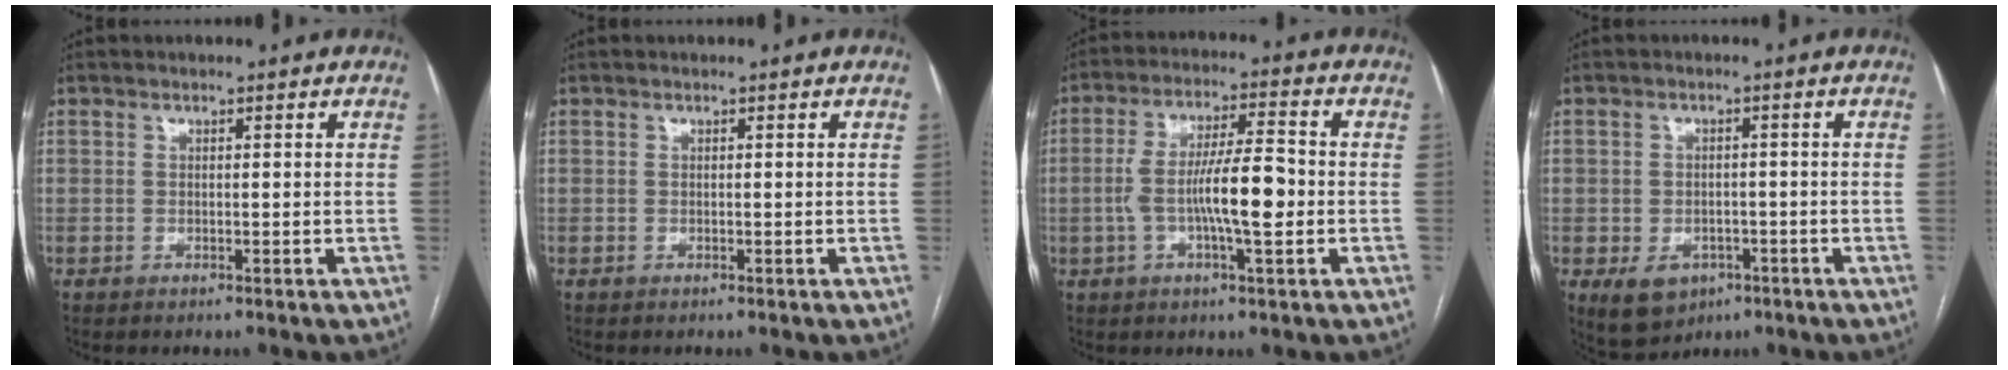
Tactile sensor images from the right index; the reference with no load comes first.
{"total": 0.0}
{"total": 10.2, "force": [-1.6, 1.3, 10.0], "torque": [-0.184, 0.011, -0.032]}
{"total": 6.0, "force": [-2.6, 4.8, 2.6], "torque": [-0.042, 0.002, -0.025]}